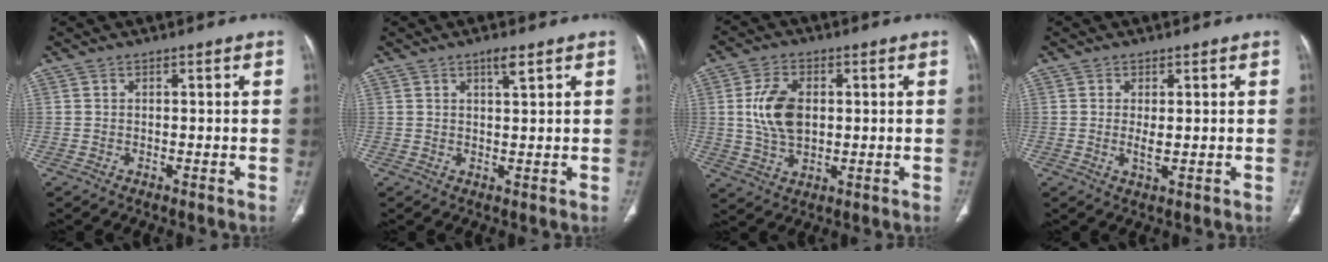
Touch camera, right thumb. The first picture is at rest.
{"total": 2.5, "force": [1.5, 0.4, 1.9], "torque": [-0.033, -0.011, 0.026]}
{"total": 9.7, "force": [1.2, 6.1, 7.5], "torque": [-0.137, -0.003, 0.029]}
{"total": 2.4, "force": [0.1, 0.9, 2.2], "torque": [-0.044, -0.007, 0.003]}